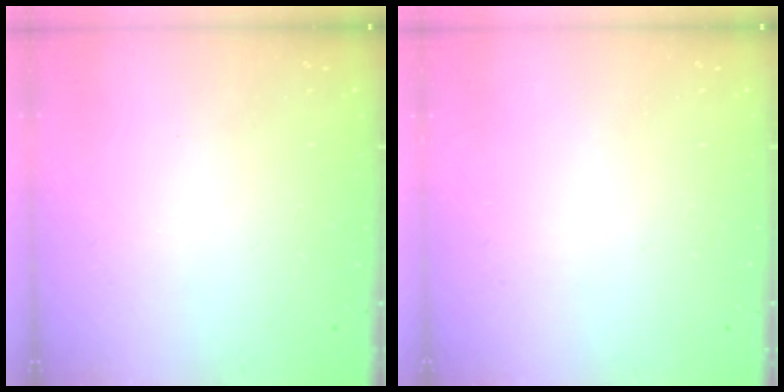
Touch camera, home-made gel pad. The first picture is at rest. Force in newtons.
{"total": 0.0}